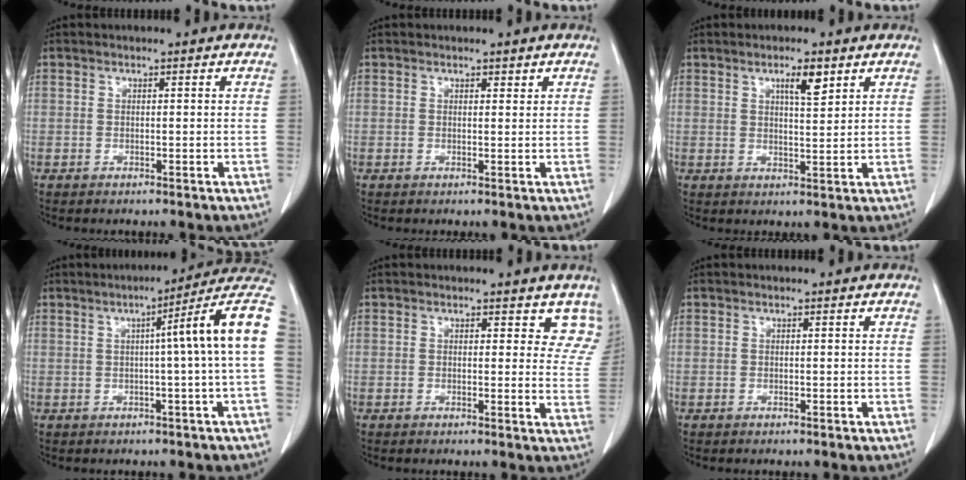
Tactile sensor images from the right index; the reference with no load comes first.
{"total": 0.7, "force": [0.5, 0.3, 0.2], "torque": [-0.005, -0.003, 0.007]}
{"total": 4.0, "force": [2.3, 0.7, 3.2], "torque": [-0.053, -0.002, 0.038]}
{"total": 10.9, "force": [1.3, -1.5, 10.8], "torque": [-0.127, 0.027, 0.008]}
{"total": 5.7, "force": [4.7, 2.8, 1.5], "torque": [0.014, -0.015, 0.031]}
{"total": 0.0}